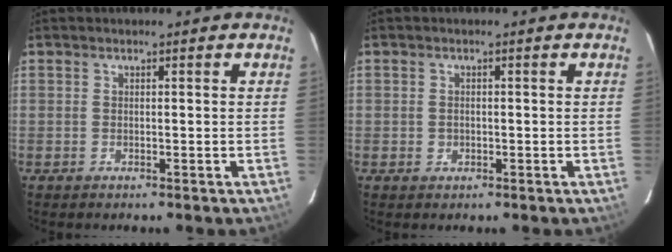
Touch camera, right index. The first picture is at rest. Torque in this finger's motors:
{"motor_torque": [0.27, 0.03, 0.06, 0.01]}